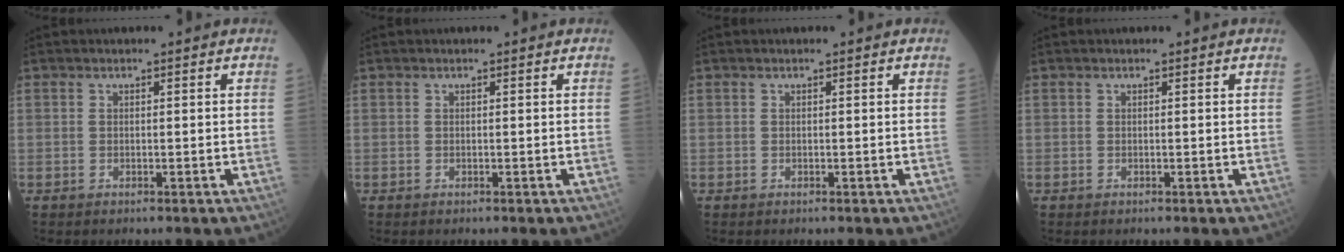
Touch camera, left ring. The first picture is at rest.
{"total": 0.0}
{"total": 0.0}
{"total": 0.0}